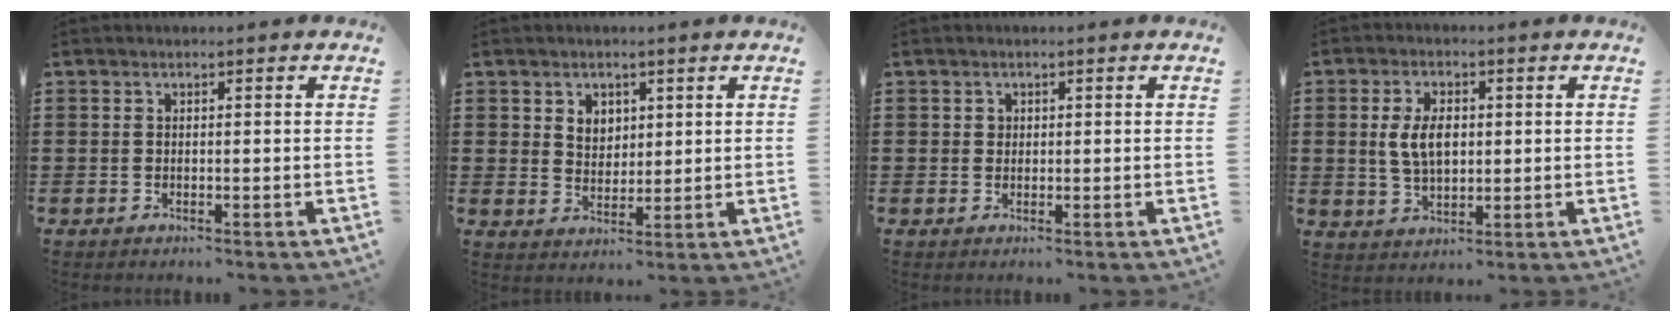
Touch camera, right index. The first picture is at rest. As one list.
[{"total": 3.1, "force": [1.9, 2.4, 0.8], "torque": [-0.025, 0.010, 0.034]}, {"total": 0.9, "force": [0.4, 0.8, 0.2], "torque": [-0.005, 0.003, 0.009]}, {"total": 5.7, "force": [0.7, 3.2, 4.7], "torque": [-0.096, 0.006, 0.007]}]